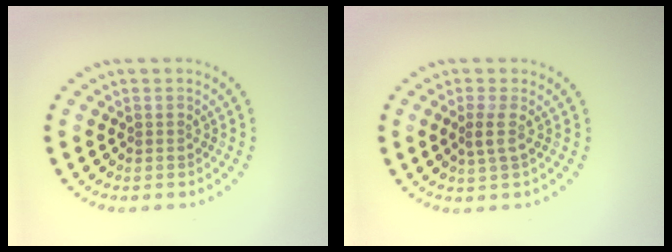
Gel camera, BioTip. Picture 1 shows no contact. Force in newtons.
{"total": 1.5, "press": 1.1, "slide": 1.0}